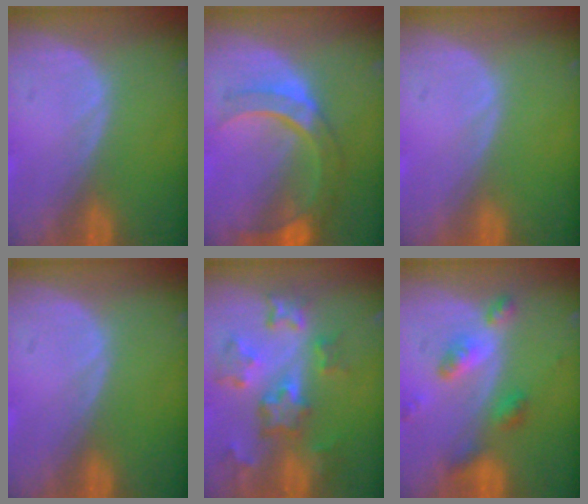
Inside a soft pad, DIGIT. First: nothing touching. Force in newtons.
{"total": 8.7, "press": 8.0, "slide": 3.2}
{"total": 0.0}
{"total": 0.0}
{"total": 8.8, "press": 7.9, "slide": 3.8}
{"total": 6.0, "press": 5.3, "slide": 2.9}